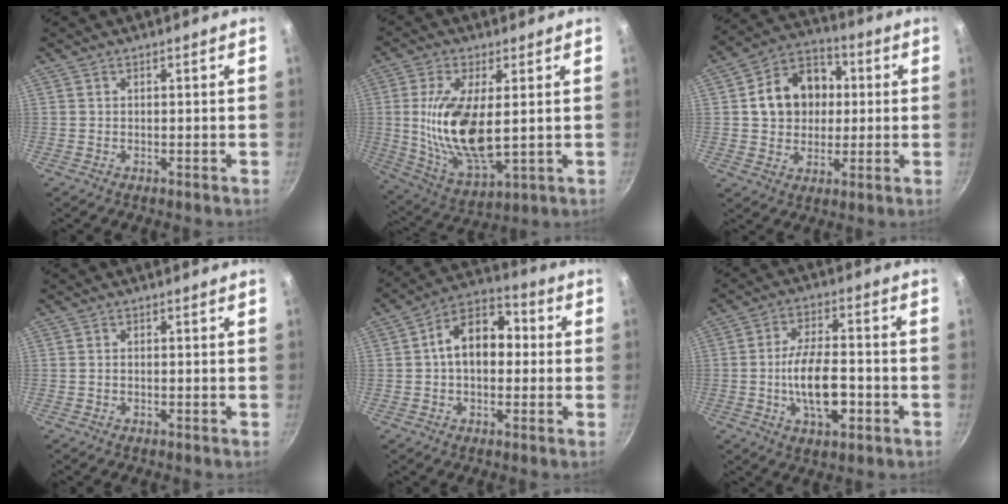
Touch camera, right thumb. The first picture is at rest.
{"total": 16.1, "force": [1.3, 6.9, 14.5], "torque": [-0.274, -0.016, 0.031]}
{"total": 13.9, "force": [1.8, 11.3, 8.0], "torque": [-0.098, 0.023, 0.021]}
{"total": 0.6, "force": [-0.2, 0.5, 0.4], "torque": [-0.006, 0.004, -0.005]}
{"total": 12.3, "force": [0.7, 8.5, 8.9], "torque": [-0.096, 0.038, -0.007]}
{"total": 11.9, "force": [-3.1, 5.4, 10.2], "torque": [-0.166, 0.024, -0.053]}